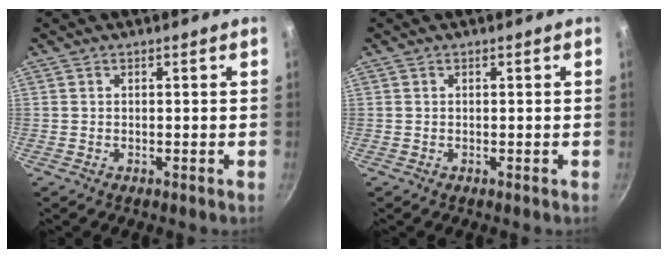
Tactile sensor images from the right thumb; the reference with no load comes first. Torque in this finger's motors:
{"motor_torque": [-0.01, 0.00, 0.01, 0.00, 0.00]}